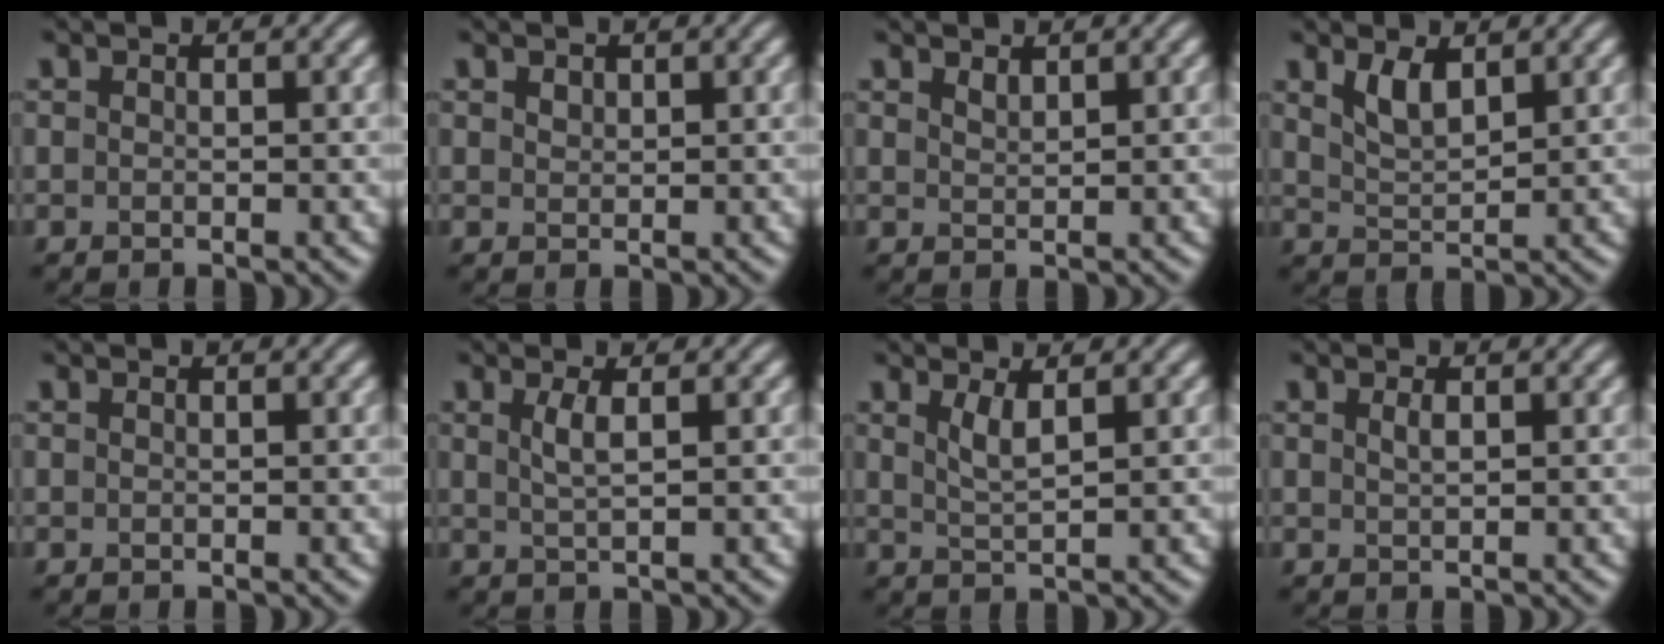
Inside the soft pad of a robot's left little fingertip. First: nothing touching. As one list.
[{"total": 0.8, "force": [0.6, 0.5, 0.3], "torque": [-0.006, -0.002, 0.012]}, {"total": 1.0, "force": [0.9, 0.2, 0.3], "torque": [-0.009, -0.001, 0.020]}, {"total": 2.6, "force": [1.7, 1.0, 1.8], "torque": [-0.041, -0.006, 0.036]}, {"total": 0.0}, {"total": 1.8, "force": [0.6, 0.5, 1.7], "torque": [-0.033, 0.000, 0.010]}, {"total": 2.0, "force": [1.0, 0.5, 1.6], "torque": [-0.033, -0.004, 0.021]}, {"total": 0.8, "force": [0.4, 0.2, 0.7], "torque": [-0.014, 0.002, 0.008]}]